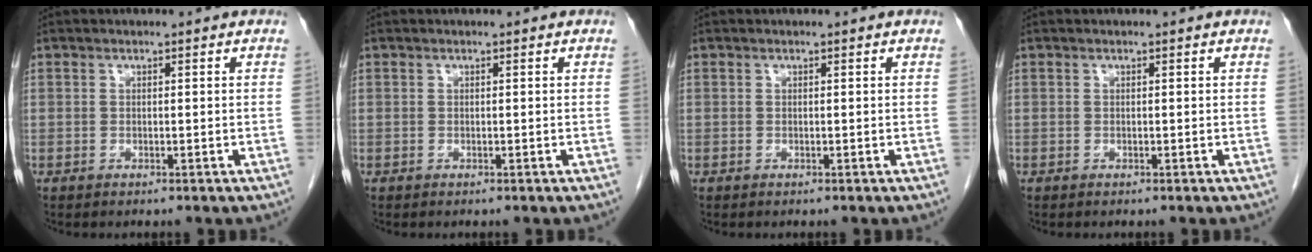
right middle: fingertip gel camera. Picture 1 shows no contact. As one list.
[{"total": 0.0}, {"total": 0.0}, {"total": 0.0}]